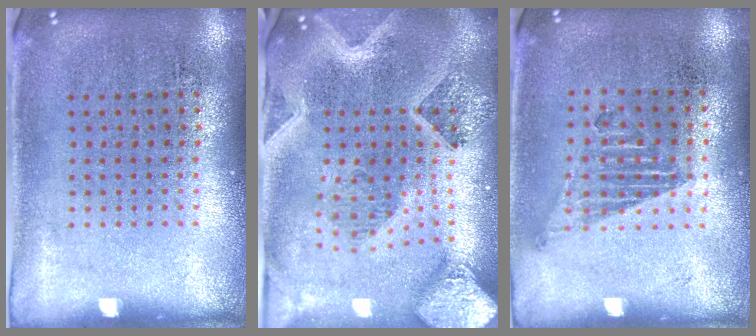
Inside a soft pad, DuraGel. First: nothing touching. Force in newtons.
{"total": 4.2, "press": 3.3, "slide": 2.6}
{"total": 1.0, "press": 0.9, "slide": 0.4}